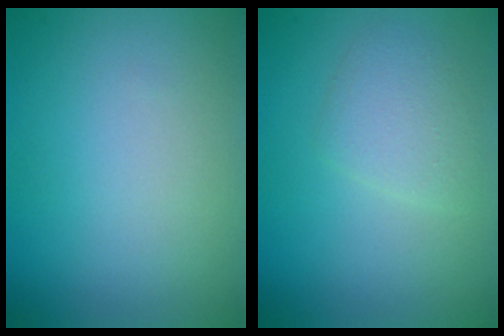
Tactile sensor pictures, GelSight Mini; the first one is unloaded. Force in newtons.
{"total": 2.3, "press": 2.3, "slide": 0.1}